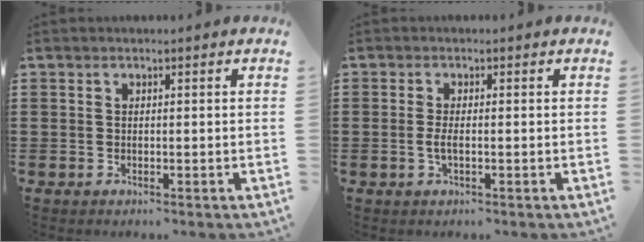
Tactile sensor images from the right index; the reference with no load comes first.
{"total": 2.1, "force": [-0.5, 0.5, 2.0], "torque": [-0.042, -0.003, -0.011]}